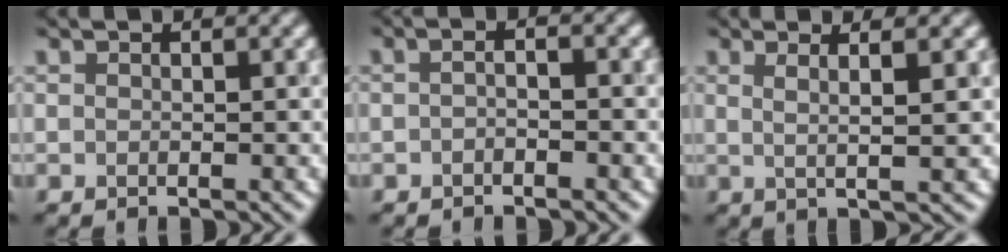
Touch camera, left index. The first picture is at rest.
{"total": 1.0, "force": [-0.7, 0.0, 0.7], "torque": [-0.017, -0.005, -0.009]}
{"total": 3.0, "force": [1.1, 0.3, 2.8], "torque": [-0.052, 0.007, 0.016]}